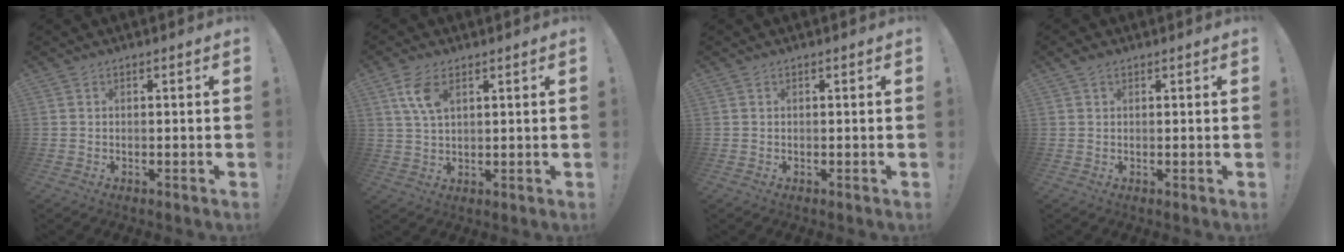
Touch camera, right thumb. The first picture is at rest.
{"total": 7.2, "force": [3.1, 3.5, 5.5], "torque": [-0.110, -0.006, 0.058]}
{"total": 0.0}
{"total": 1.7, "force": [1.0, 1.0, 0.9], "torque": [-0.013, 0.001, 0.018]}